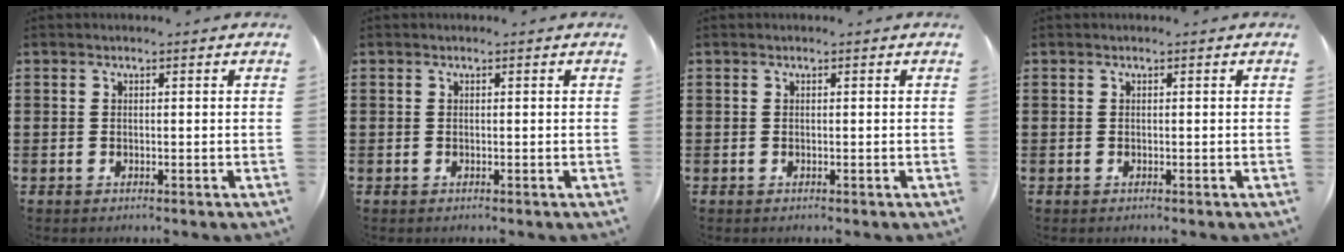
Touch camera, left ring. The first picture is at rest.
{"total": 0.0}
{"total": 0.0}
{"total": 0.0}